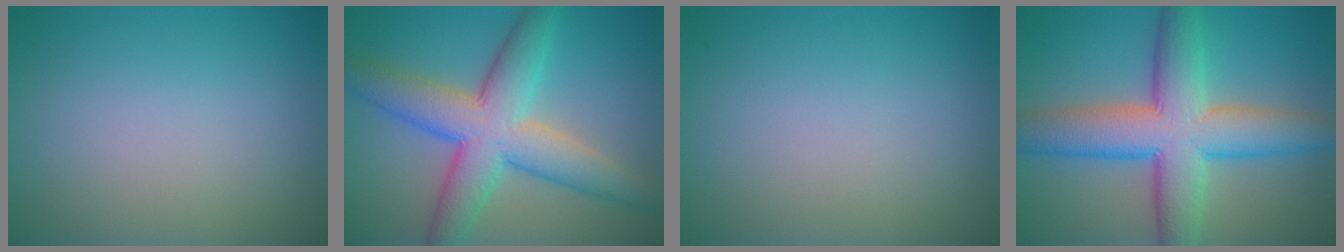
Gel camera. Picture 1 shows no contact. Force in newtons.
{"total": 8.2, "press": 8.2, "slide": 0.3}
{"total": 0.0}
{"total": 9.3, "press": 9.3, "slide": 0.3}